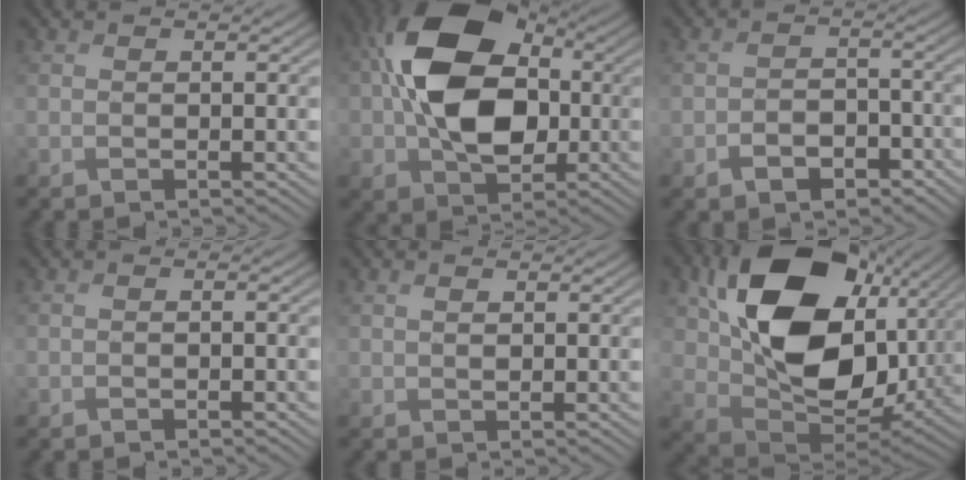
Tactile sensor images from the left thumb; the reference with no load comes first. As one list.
[{"total": 14.7, "force": [0.6, 10.4, 10.4], "torque": [-0.186, 0.011, 0.005]}, {"total": 4.3, "force": [-2.5, 2.7, 2.2], "torque": [-0.038, -0.002, -0.048]}, {"total": 0.8, "force": [-0.3, 0.4, 0.7], "torque": [-0.010, 0.002, -0.004]}, {"total": 1.5, "force": [0.7, 0.9, 0.9], "torque": [-0.020, 0.001, 0.016]}, {"total": 18.5, "force": [5.6, 12.8, 12.1], "torque": [-0.244, -0.016, 0.117]}]